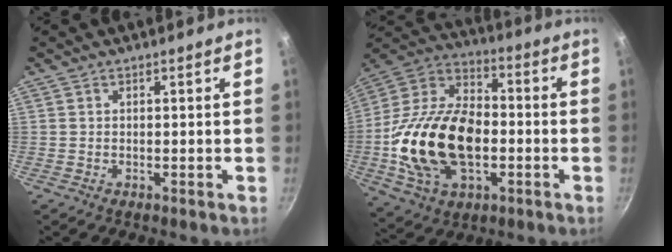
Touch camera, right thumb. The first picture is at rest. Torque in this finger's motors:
{"motor_torque": [2.29, 2.47, 1.42, -1.35, 0.36]}